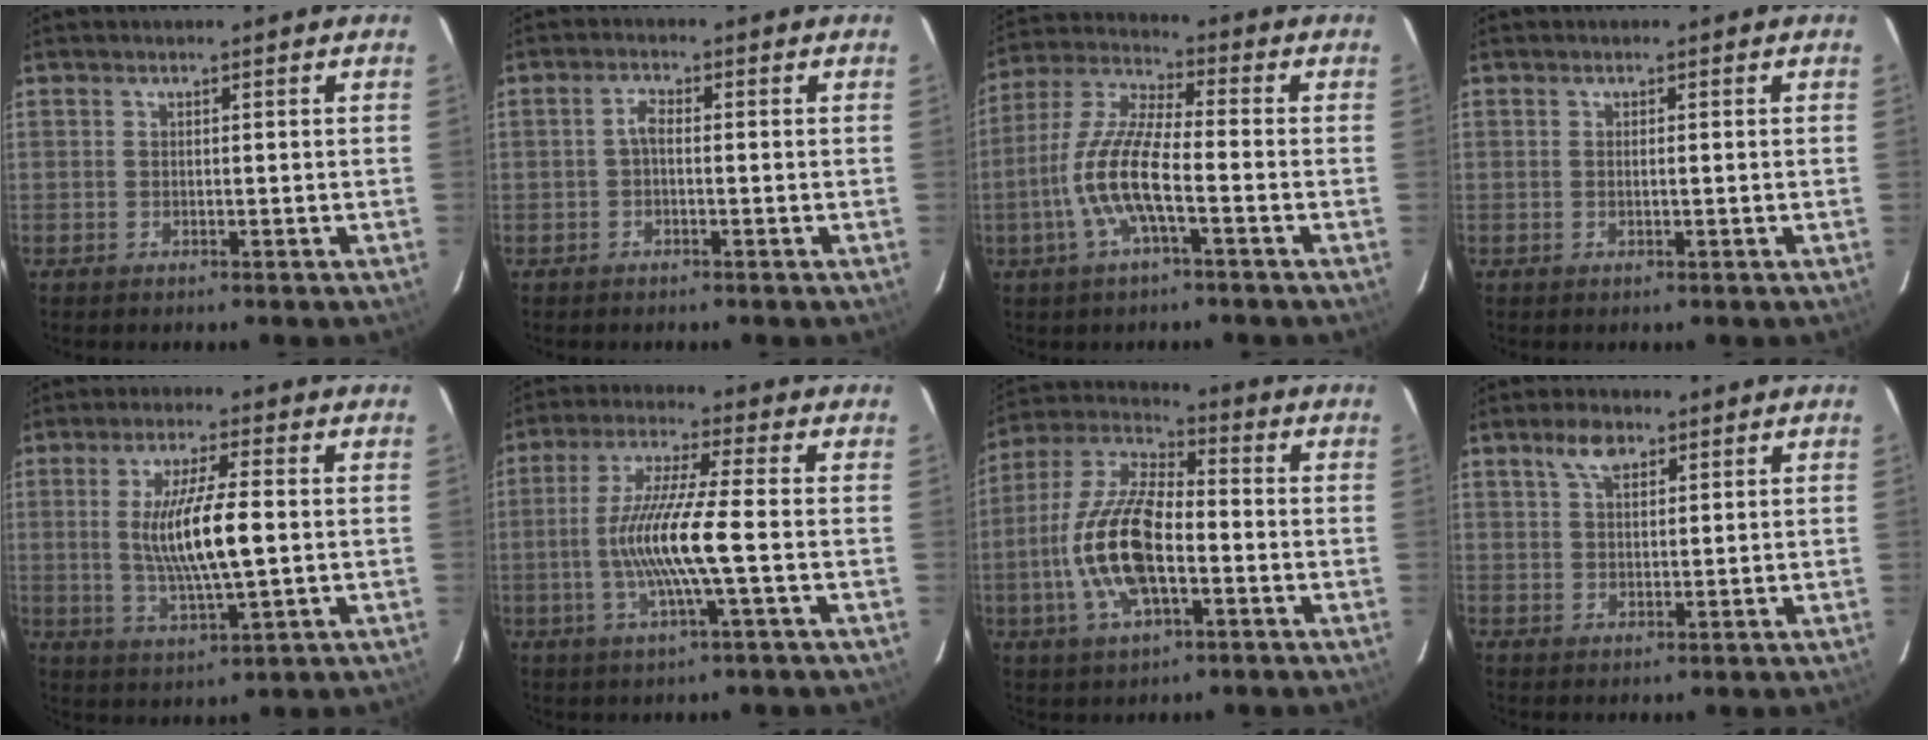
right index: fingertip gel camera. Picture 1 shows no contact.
{"total": 1.8, "force": [-0.4, 0.8, 1.5], "torque": [-0.033, 0.008, -0.010]}
{"total": 11.4, "force": [-3.7, 2.3, 10.6], "torque": [-0.226, 0.003, -0.073]}
{"total": 0.7, "force": [0.0, -0.3, 0.6], "torque": [-0.012, 0.000, 0.000]}
{"total": 11.1, "force": [0.3, 1.8, 10.9], "torque": [-0.205, -0.010, 0.011]}
{"total": 11.7, "force": [-2.1, -0.2, 11.5], "torque": [-0.225, -0.004, -0.040]}
{"total": 16.0, "force": [-3.5, 6.7, 14.0], "torque": [-0.292, 0.004, -0.071]}
{"total": 4.3, "force": [2.6, 2.1, 2.7], "torque": [-0.048, 0.011, 0.048]}